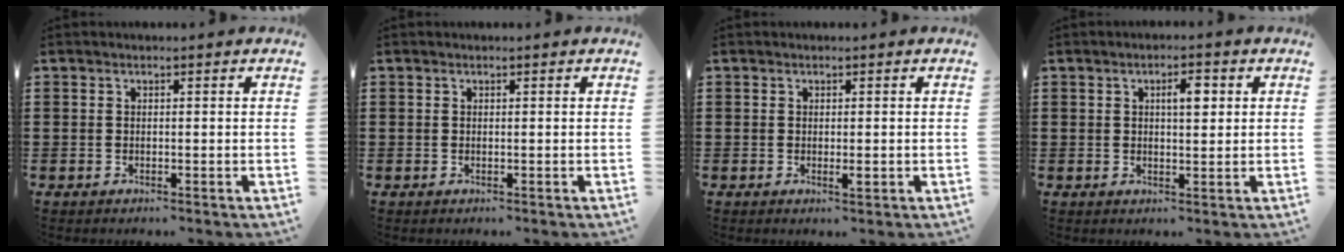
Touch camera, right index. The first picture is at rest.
{"total": 0.0}
{"total": 1.2, "force": [-0.2, 0.3, 1.2], "torque": [-0.020, -0.004, -0.003]}
{"total": 3.4, "force": [0.9, 1.2, 3.1], "torque": [-0.047, 0.003, 0.009]}